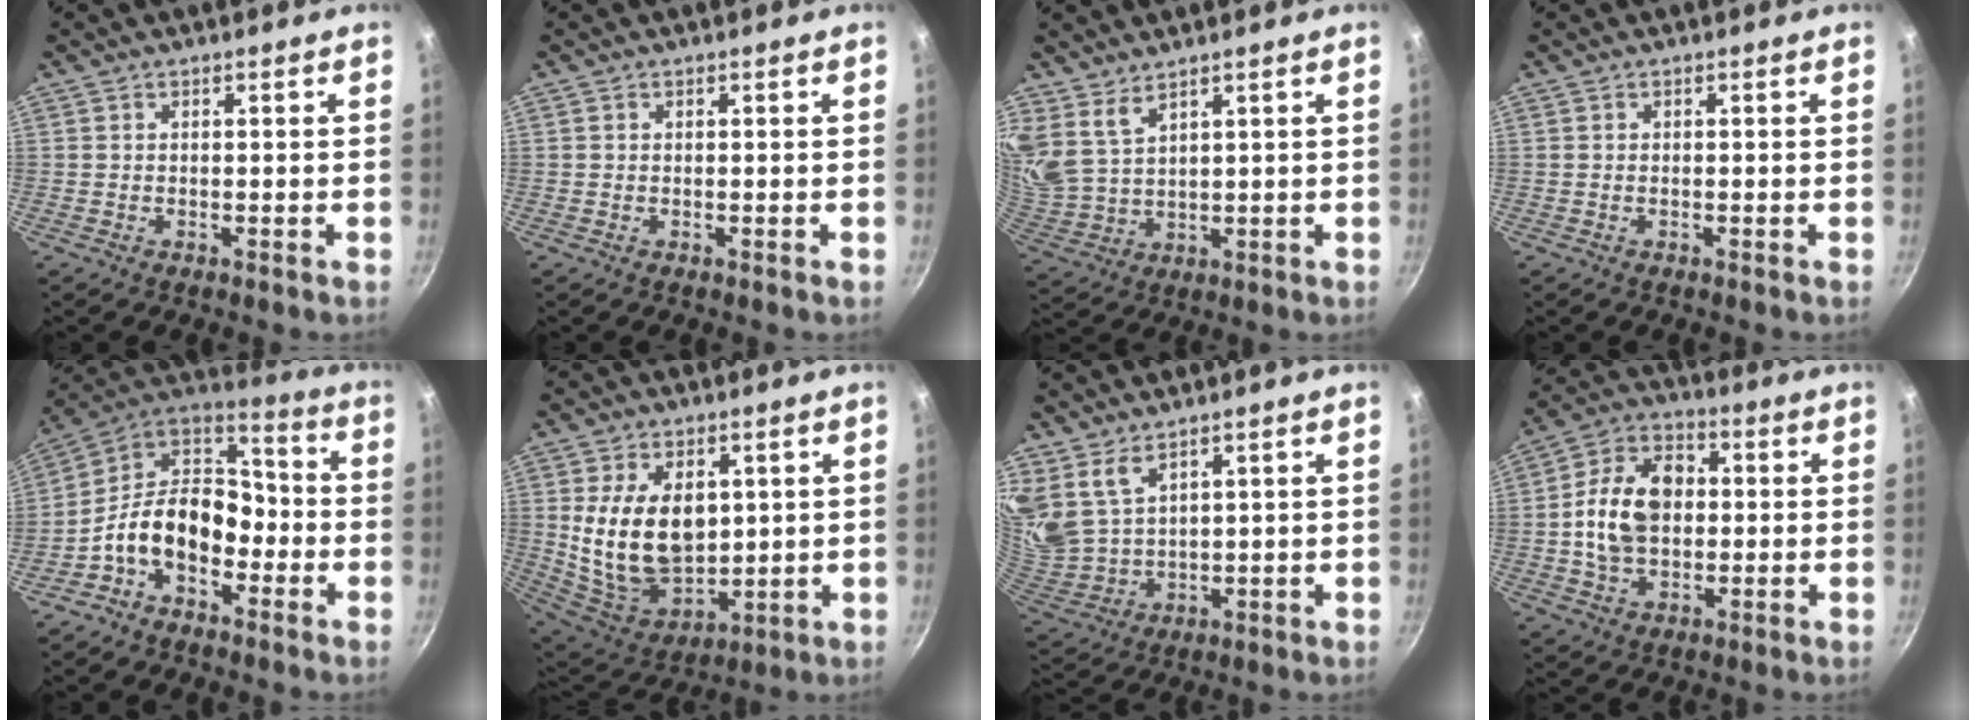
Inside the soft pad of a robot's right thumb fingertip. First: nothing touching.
{"total": 0.0}
{"total": 6.4, "force": [4.9, 2.7, 3.2], "torque": [-0.056, -0.038, 0.114]}
{"total": 0.0}
{"total": 15.3, "force": [-5.2, 10.3, 10.1], "torque": [-0.144, 0.071, -0.118]}
{"total": 16.6, "force": [2.6, 10.9, 12.3], "torque": [-0.197, -0.032, 0.067]}
{"total": 8.2, "force": [5.7, 4.2, 4.2], "torque": [-0.072, -0.045, 0.132]}
{"total": 13.9, "force": [0.3, 9.9, 9.8], "torque": [-0.147, 0.021, -0.006]}